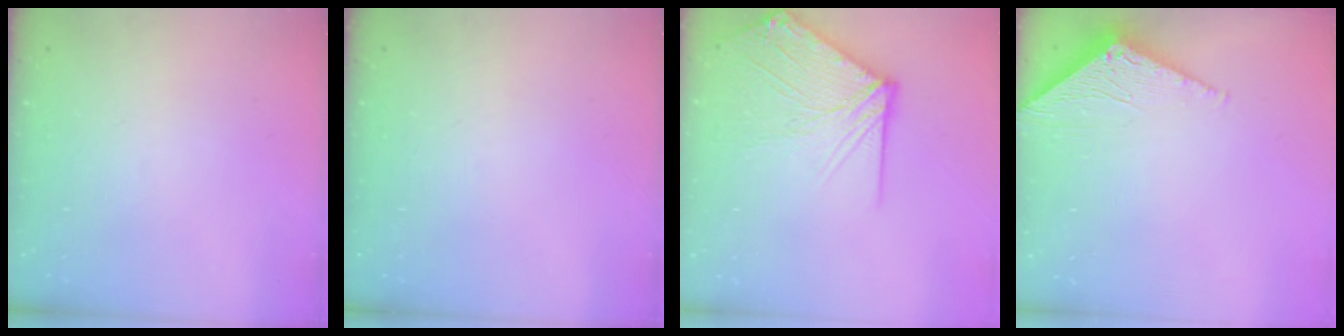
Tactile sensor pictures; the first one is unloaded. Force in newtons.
{"total": 0.0}
{"total": 12.5, "press": 12.4, "slide": 1.9}
{"total": 3.1, "press": 3.1, "slide": 0.2}